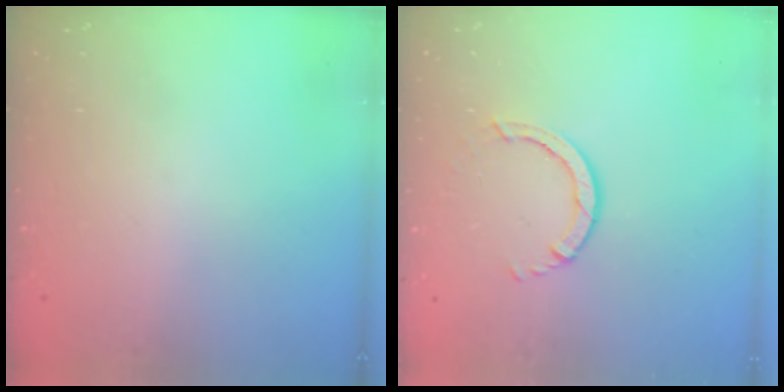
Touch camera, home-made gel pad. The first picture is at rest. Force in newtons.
{"total": 3.0, "press": 3.0, "slide": 0.4}